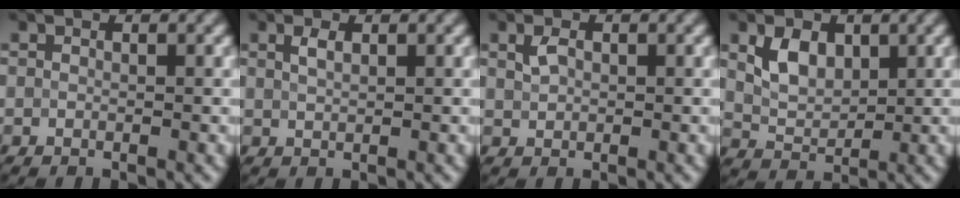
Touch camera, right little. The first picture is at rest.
{"total": 1.2, "force": [0.6, 0.5, 0.9], "torque": [-0.020, 0.001, 0.015]}
{"total": 1.4, "force": [0.5, 0.9, 0.9], "torque": [-0.019, 0.002, 0.012]}
{"total": 3.4, "force": [1.4, 2.3, 2.2], "torque": [-0.044, -0.001, 0.028]}